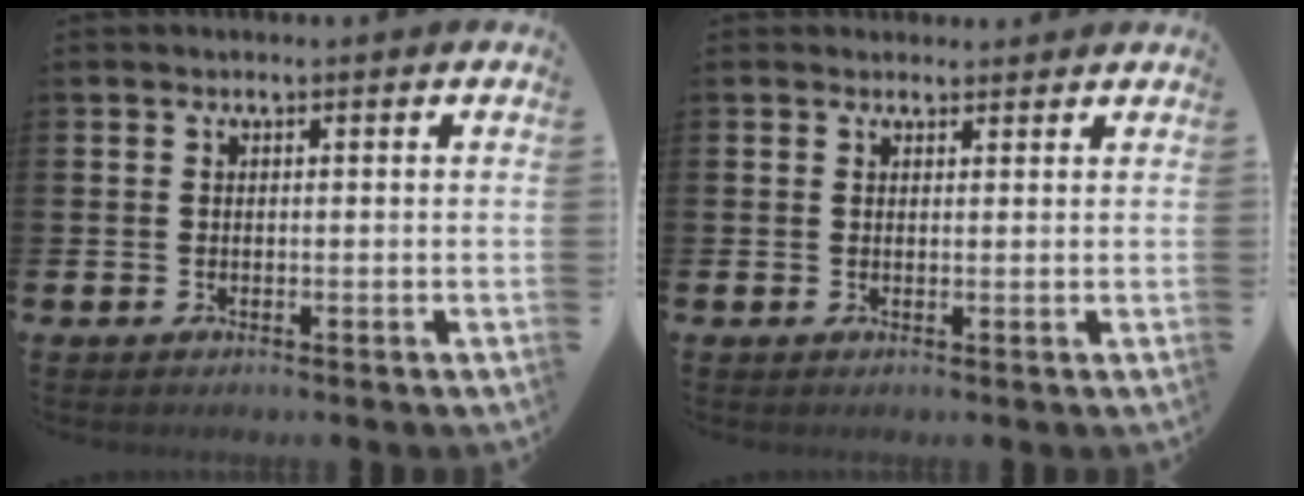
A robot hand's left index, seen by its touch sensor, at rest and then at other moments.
{"total": 1.5, "force": [1.3, 0.6, -0.1], "torque": [0.012, -0.001, 0.022]}